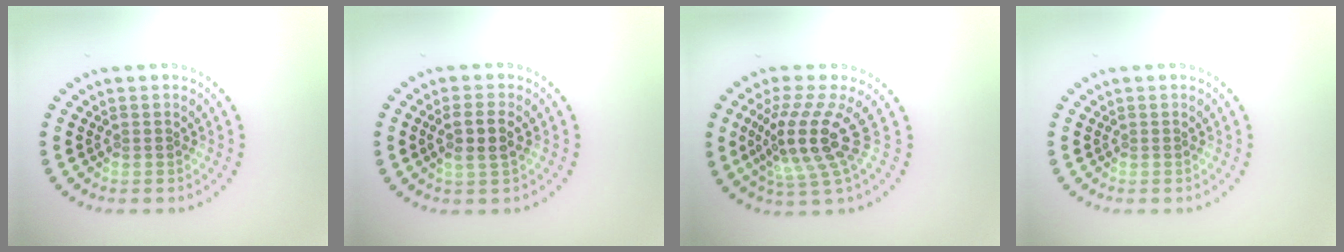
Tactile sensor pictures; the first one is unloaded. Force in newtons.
{"total": 2.5, "press": 2.2, "slide": 1.0}
{"total": 4.9, "press": 3.6, "slide": 3.4}
{"total": 0.0}